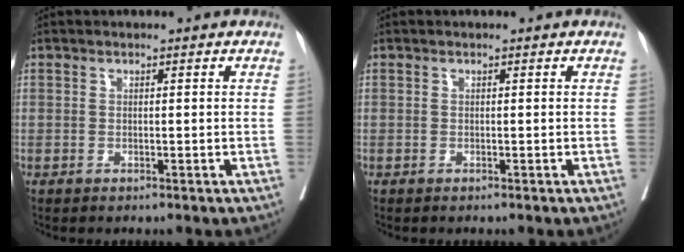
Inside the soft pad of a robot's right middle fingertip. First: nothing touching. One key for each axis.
{"total": 0.0}